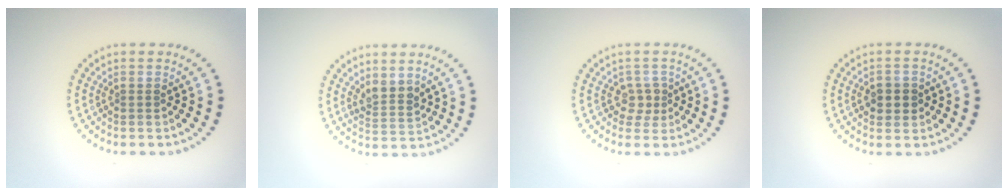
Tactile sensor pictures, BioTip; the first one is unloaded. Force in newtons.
{"total": 2.2, "press": 1.9, "slide": 1.2}
{"total": 1.7, "press": 1.4, "slide": 1.0}
{"total": 2.3, "press": 2.3, "slide": 0.4}